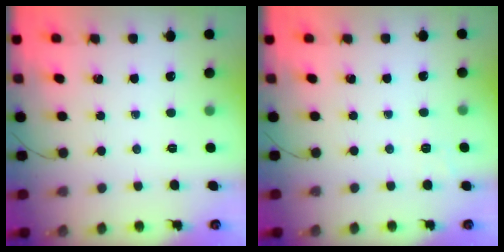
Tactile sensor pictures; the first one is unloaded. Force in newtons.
{"total": 1.6, "press": 0.2, "slide": 1.6}